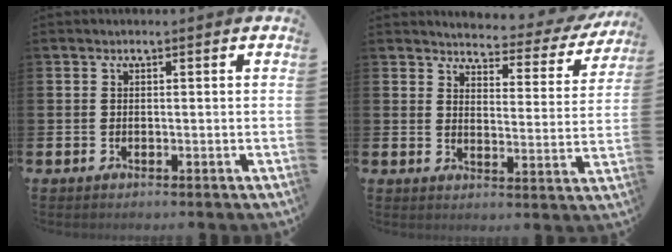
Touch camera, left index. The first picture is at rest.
{"total": 3.4, "force": [3.3, 0.9, 0.4], "torque": [-0.025, -0.033, 0.049]}